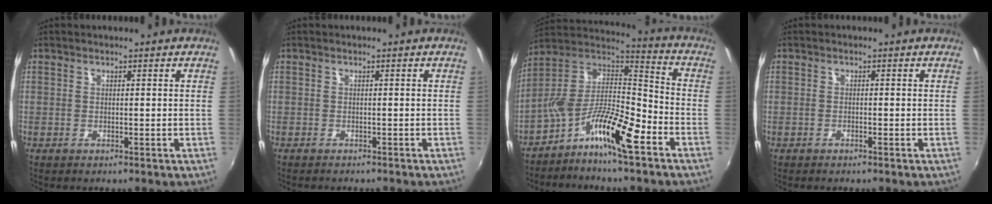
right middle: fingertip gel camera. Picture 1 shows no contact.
{"total": 2.0, "force": [-1.9, 0.5, 0.6], "torque": [-0.018, -0.012, -0.028]}
{"total": 12.9, "force": [-7.4, 3.1, 10.0], "torque": [-0.185, 0.002, -0.147]}
{"total": 0.8, "force": [-0.7, 0.2, 0.4], "torque": [-0.008, -0.001, -0.015]}